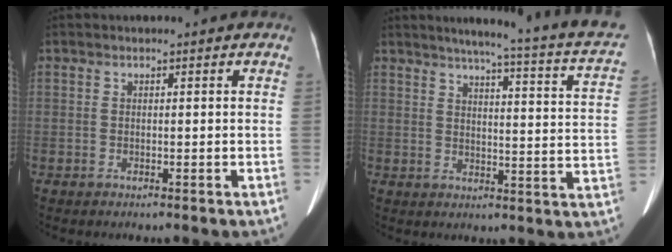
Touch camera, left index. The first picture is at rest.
{"total": 20.6, "force": [17.5, -0.1, 10.8], "torque": [-0.144, -0.043, 0.195]}